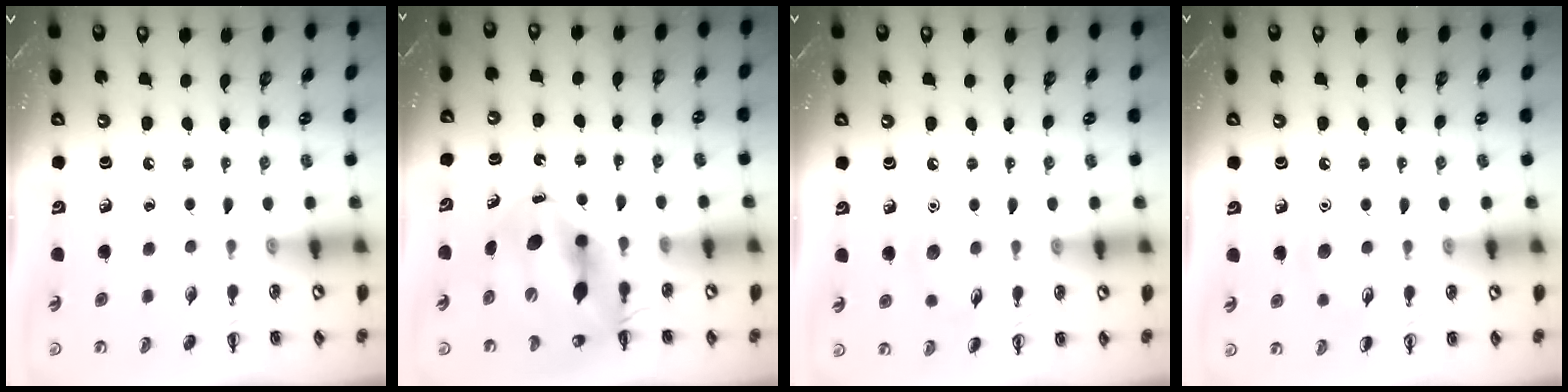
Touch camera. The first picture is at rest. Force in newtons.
{"total": 11.7, "press": 11.3, "slide": 3.0}
{"total": 6.7, "press": 6.5, "slide": 1.6}
{"total": 6.1, "press": 5.9, "slide": 1.5}